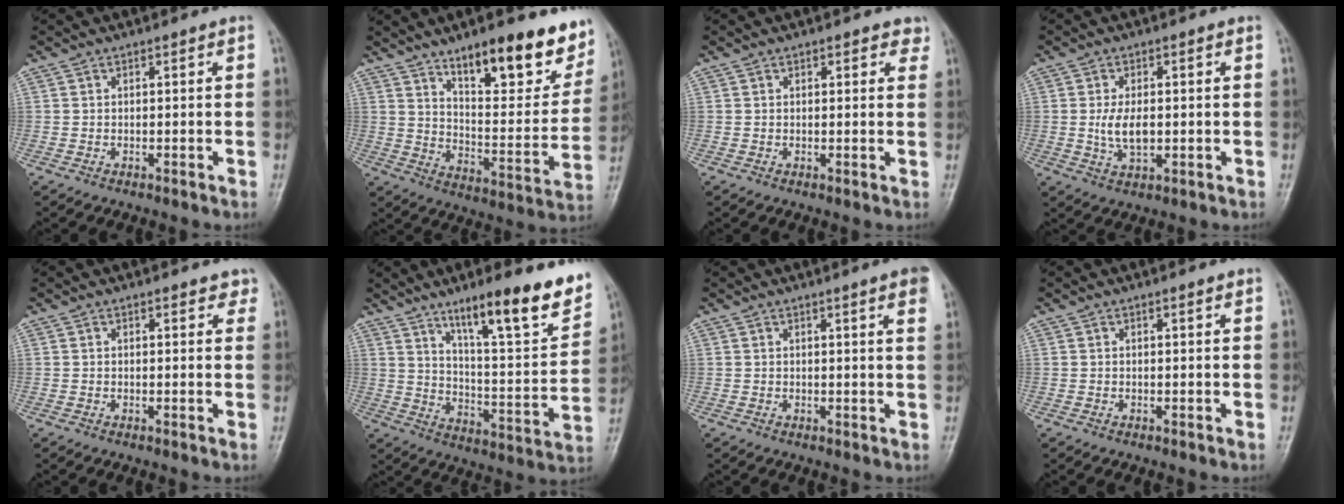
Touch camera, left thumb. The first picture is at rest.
{"total": 20.3, "force": [13.4, 7.0, 13.7], "torque": [-0.134, -0.074, 0.203]}
{"total": 2.8, "force": [1.7, 1.6, 1.6], "torque": [0.005, -0.004, 0.016]}
{"total": 5.5, "force": [-0.1, 2.9, 4.6], "torque": [-0.088, -0.007, 0.000]}
{"total": 2.4, "force": [1.8, 1.1, 1.1], "torque": [0.011, -0.004, 0.015]}
{"total": 20.0, "force": [12.8, 3.8, 14.8], "torque": [-0.186, -0.064, 0.204]}
{"total": 5.0, "force": [3.1, 0.3, 3.9], "torque": [-0.041, -0.004, 0.031]}
{"total": 0.7, "force": [0.5, 0.1, 0.4], "torque": [-0.007, -0.002, 0.008]}